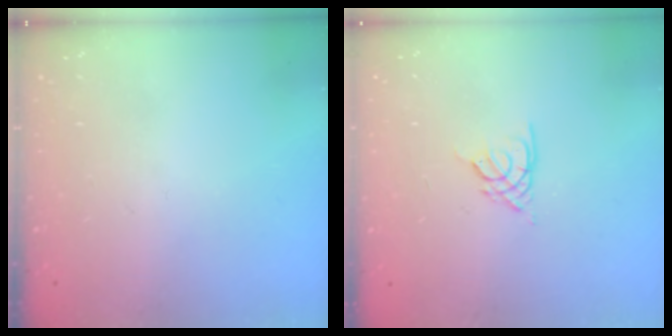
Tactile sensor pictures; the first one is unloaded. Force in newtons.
{"total": 2.7, "press": 2.7, "slide": 0.4}